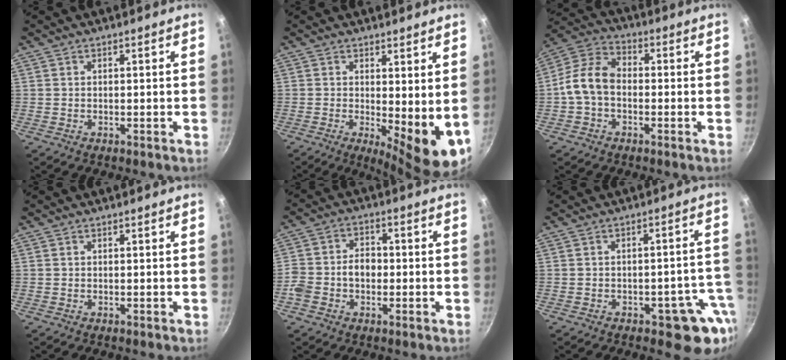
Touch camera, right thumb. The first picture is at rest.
{"total": 9.9, "force": [-0.2, 3.5, 9.2], "torque": [-0.124, -0.021, 0.008]}
{"total": 9.8, "force": [-1.2, 6.9, 6.9], "torque": [-0.126, 0.033, -0.037]}
{"total": 0.0}
{"total": 7.7, "force": [-1.4, 5.6, 5.2], "torque": [-0.091, 0.029, -0.032]}
{"total": 10.1, "force": [-4.7, 4.0, 7.9], "torque": [-0.064, 0.034, -0.053]}